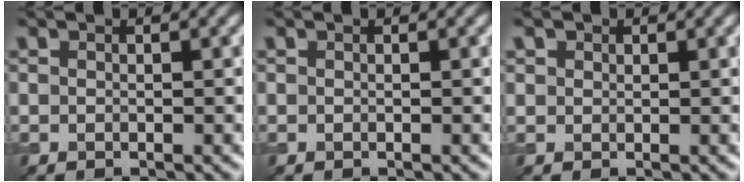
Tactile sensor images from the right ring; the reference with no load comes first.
{"total": 0.0}
{"total": 1.2, "force": [0.8, 0.9, 0.2], "torque": [-0.003, -0.002, 0.009]}